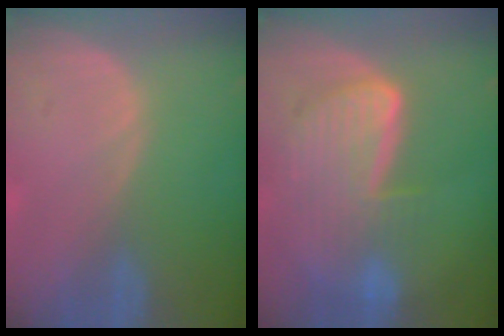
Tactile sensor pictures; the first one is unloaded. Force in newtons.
{"total": 9.1, "press": 8.0, "slide": 4.5}